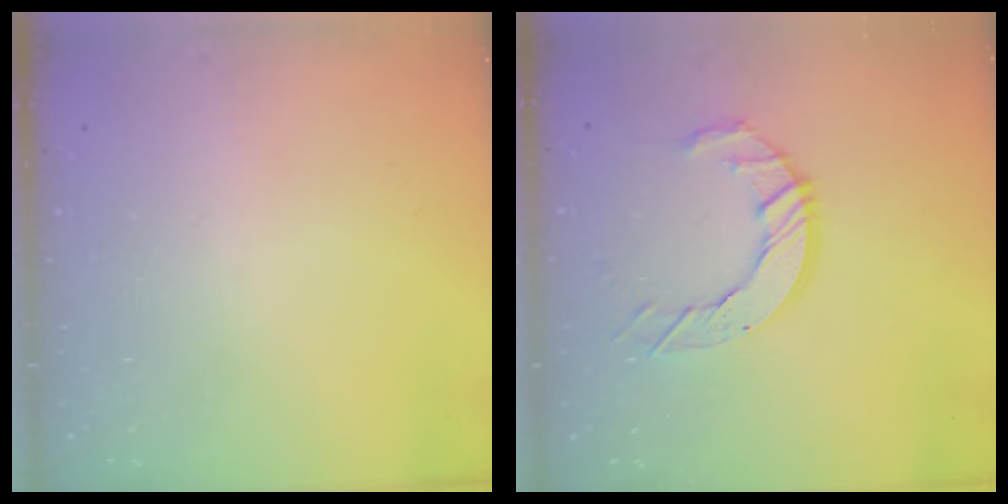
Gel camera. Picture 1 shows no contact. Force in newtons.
{"total": 9.1, "press": 9.1, "slide": 0.9}